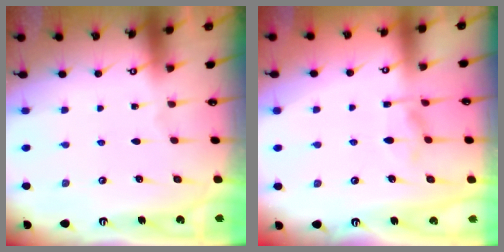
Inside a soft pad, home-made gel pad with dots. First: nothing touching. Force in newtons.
{"total": 2.9, "press": 2.6, "slide": 1.3}